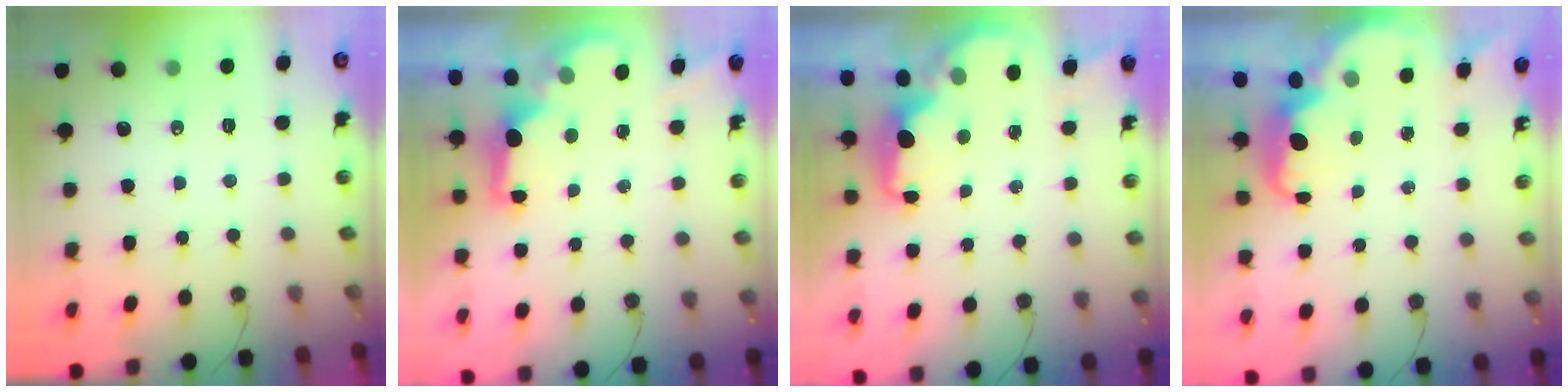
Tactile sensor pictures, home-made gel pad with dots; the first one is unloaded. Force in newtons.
{"total": 1.9, "press": 1.7, "slide": 0.7}
{"total": 2.4, "press": 2.2, "slide": 0.8}
{"total": 2.6, "press": 2.5, "slide": 0.6}